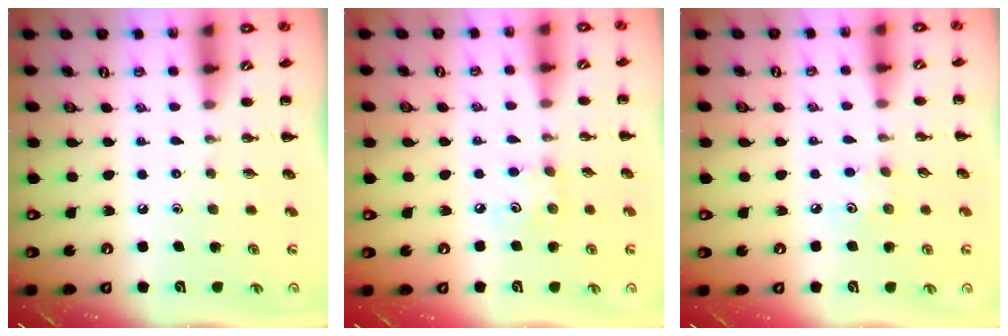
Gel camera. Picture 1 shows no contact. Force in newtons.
{"total": 3.8, "press": 3.7, "slide": 0.9}
{"total": 3.7, "press": 3.6, "slide": 0.9}